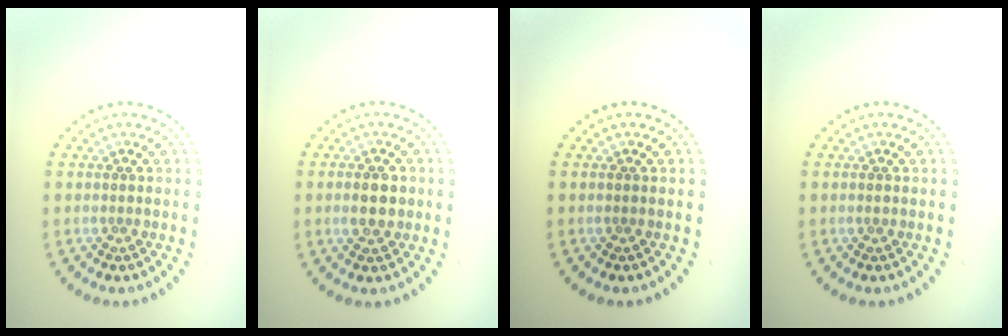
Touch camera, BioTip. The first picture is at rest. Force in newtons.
{"total": 2.4, "press": 2.4, "slide": 0.1}
{"total": 0.0}
{"total": 0.5, "press": 0.5, "slide": 0.2}